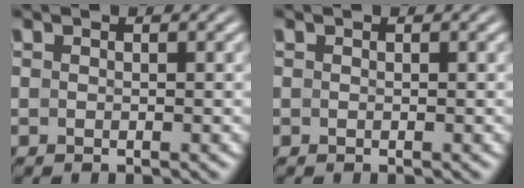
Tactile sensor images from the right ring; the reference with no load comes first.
{"total": 0.0}